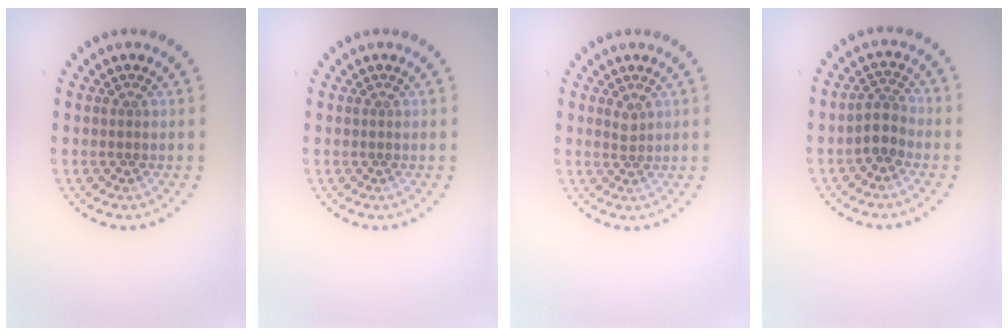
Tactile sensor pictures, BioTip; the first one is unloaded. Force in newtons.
{"total": 0.0}
{"total": 0.9, "press": 0.8, "slide": 0.5}
{"total": 2.2, "press": 1.9, "slide": 1.3}